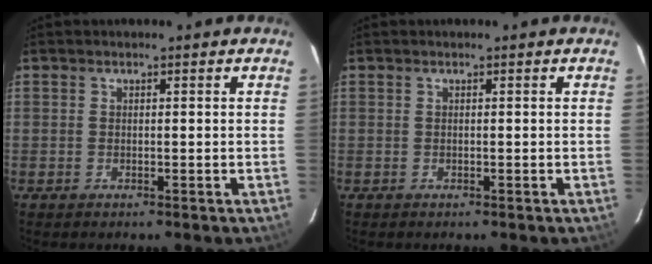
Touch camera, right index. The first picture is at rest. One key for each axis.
{"total": 0.0}